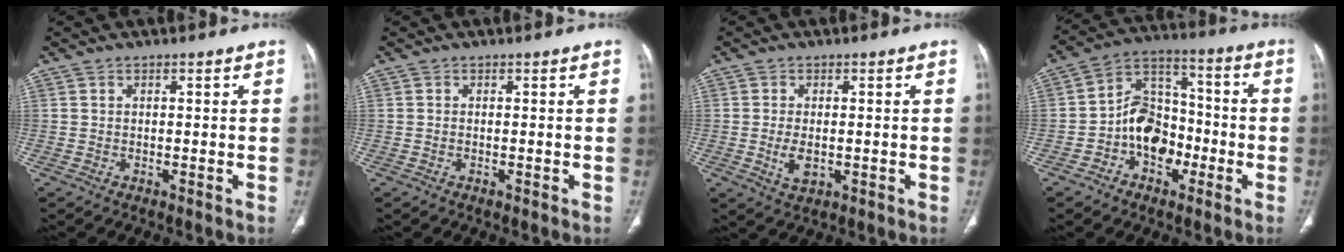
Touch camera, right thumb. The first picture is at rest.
{"total": 0.5, "force": [-0.3, 0.3, 0.3], "torque": [-0.012, 0.000, -0.003]}
{"total": 4.1, "force": [-0.6, 2.4, 3.3], "torque": [-0.065, -0.007, -0.005]}
{"total": 11.8, "force": [-3.7, 8.8, 6.9], "torque": [-0.079, 0.049, -0.072]}